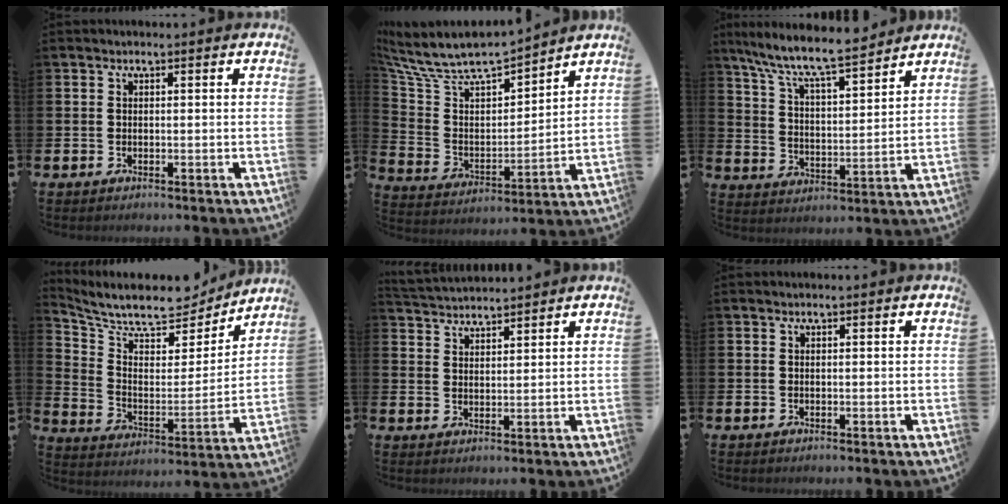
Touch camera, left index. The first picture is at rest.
{"total": 9.2, "force": [8.7, 1.8, 2.5], "torque": [-0.097, -0.066, 0.148]}
{"total": 9.1, "force": [8.4, 0.8, 3.4], "torque": [-0.105, -0.055, 0.146]}
{"total": 9.4, "force": [8.6, 2.6, 2.8], "torque": [-0.096, -0.063, 0.148]}
{"total": 3.4, "force": [3.4, 0.3, 0.0], "torque": [-0.017, -0.016, 0.064]}
{"total": 0.0}